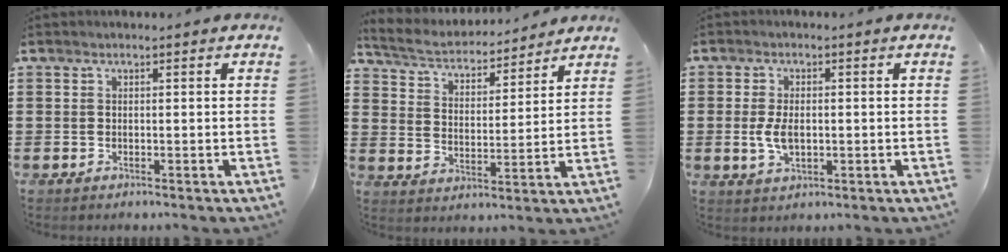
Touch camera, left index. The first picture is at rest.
{"total": 4.5, "force": [4.4, 0.8, 0.9], "torque": [-0.041, -0.028, 0.072]}
{"total": 4.3, "force": [-0.4, 2.3, 3.6], "torque": [-0.082, 0.000, -0.012]}